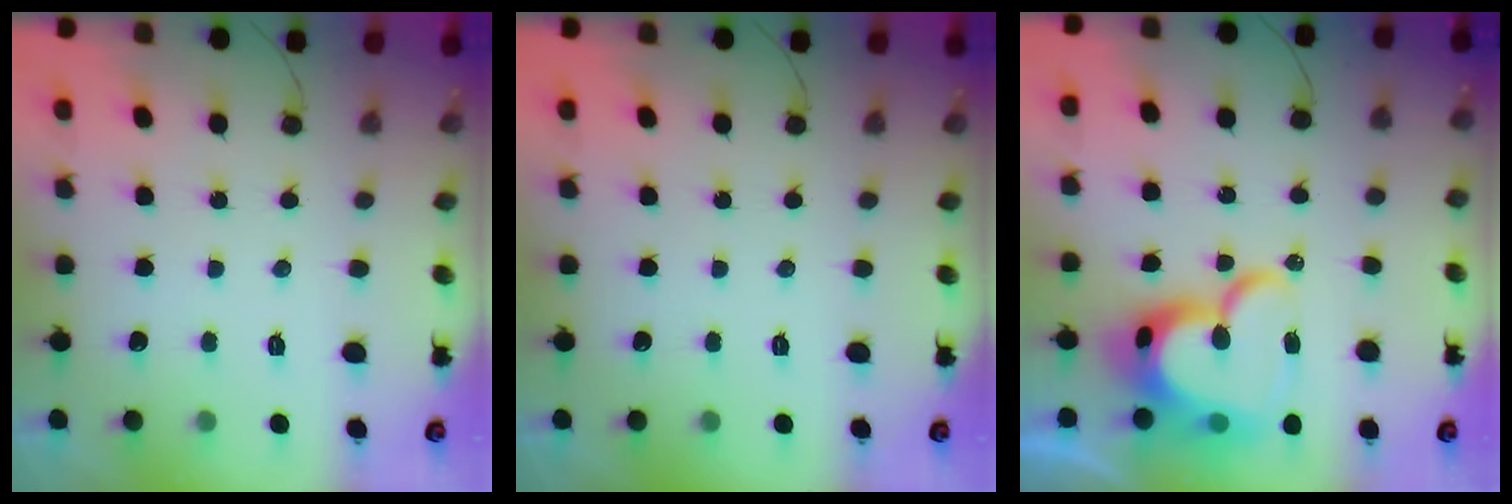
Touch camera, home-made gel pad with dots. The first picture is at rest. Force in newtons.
{"total": 0.0}
{"total": 22.3, "press": 22.2, "slide": 1.6}